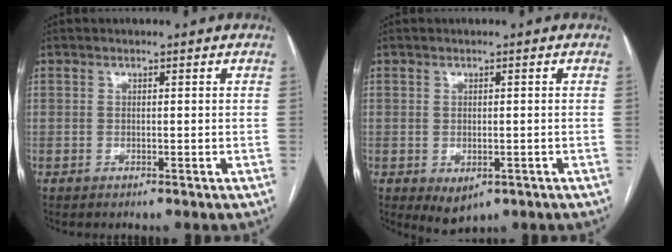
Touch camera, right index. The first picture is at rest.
{"total": 3.4, "force": [-1.3, 2.2, 2.3], "torque": [-0.033, -0.005, -0.004]}